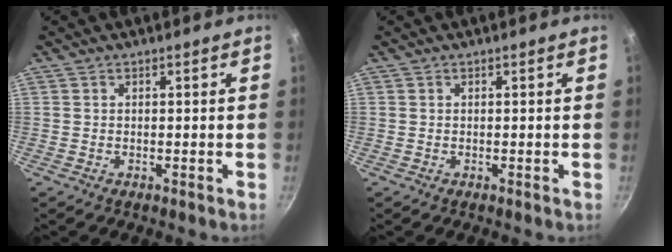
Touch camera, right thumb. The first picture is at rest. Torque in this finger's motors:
{"motor_torque": [-0.01, -0.01, 0.01, 0.00, 0.00]}